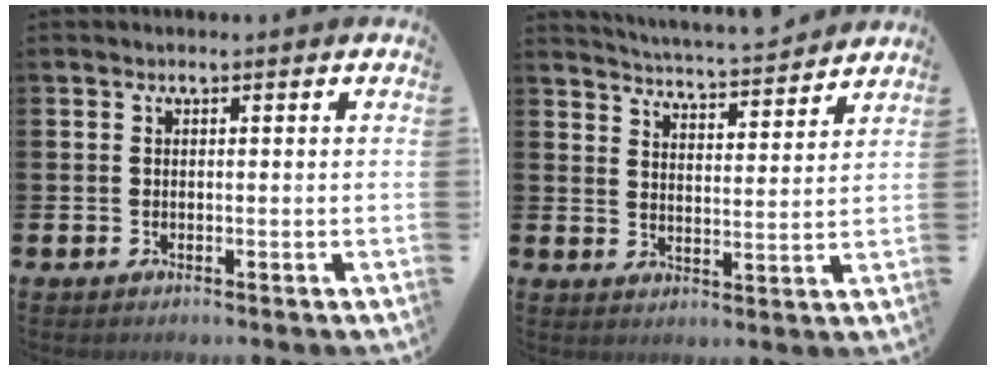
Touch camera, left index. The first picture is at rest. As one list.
[{"total": 5.2, "force": [5.1, -0.4, 0.4], "torque": [-0.028, -0.040, 0.089]}]